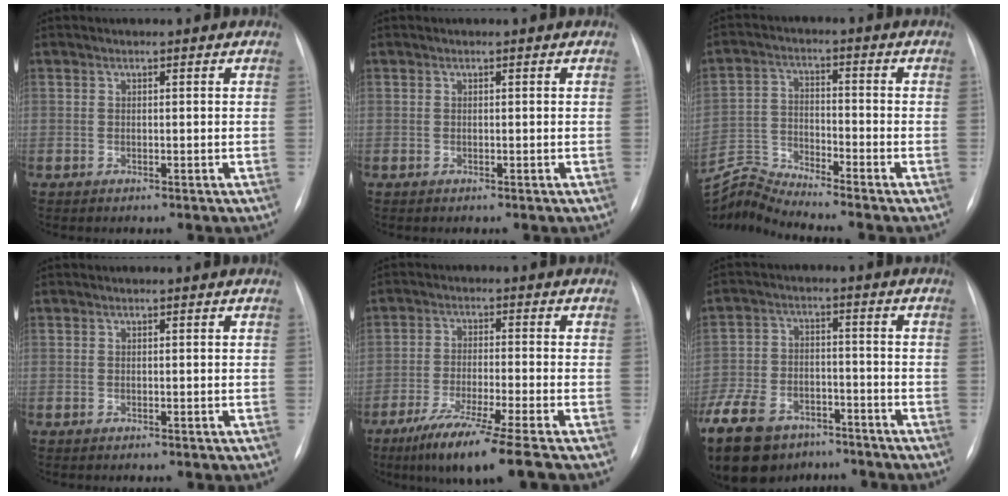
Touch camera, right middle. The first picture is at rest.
{"total": 0.0}
{"total": 7.9, "force": [-7.4, -2.5, -0.5], "torque": [-0.011, 0.005, -0.146]}
{"total": 0.0}
{"total": 10.7, "force": [-7.5, -1.1, 7.6], "torque": [-0.133, -0.038, -0.128]}
{"total": 20.2, "force": [-13.8, 11.5, 9.3], "torque": [-0.270, -0.021, -0.221]}